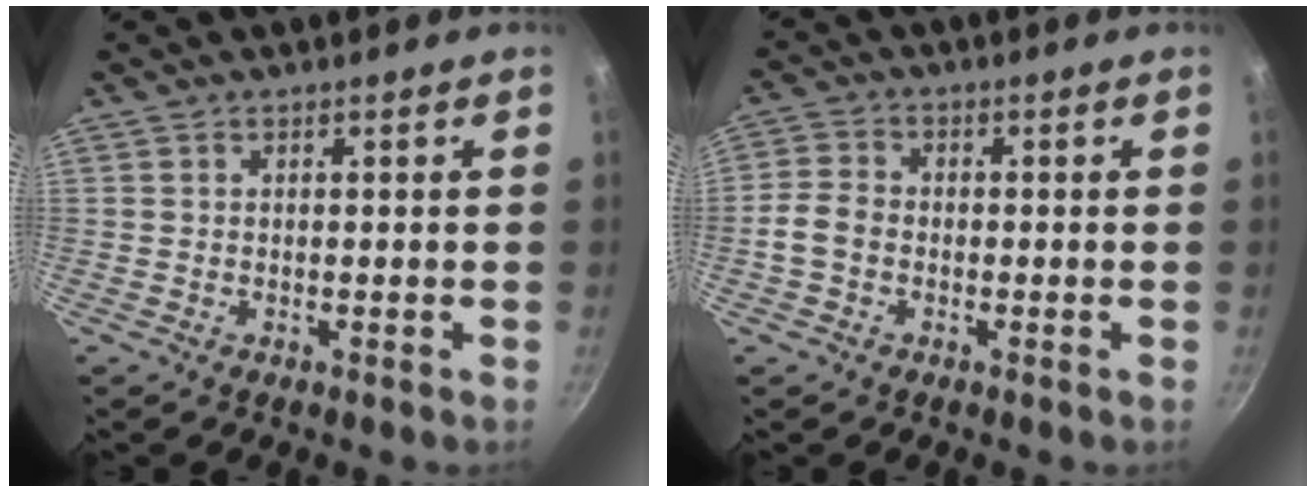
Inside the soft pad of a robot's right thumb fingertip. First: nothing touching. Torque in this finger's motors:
{"motor_torque": [-0.07, 0.53, 0.31, -0.26, 0.14]}